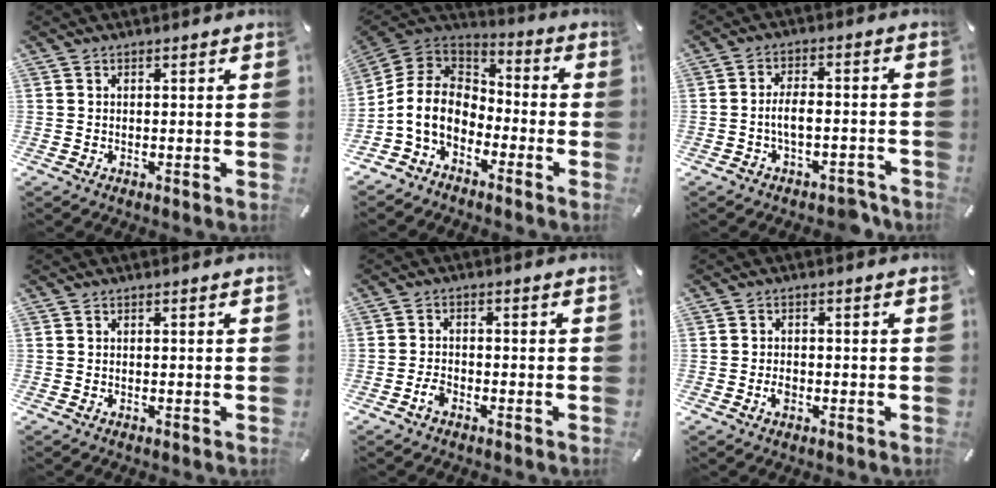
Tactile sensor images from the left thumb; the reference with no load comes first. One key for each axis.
{"total": 10.9, "fx": -4.8, "fy": 8.3, "fz": 5.2, "tx": -0.134, "ty": 0.020, "tz": -0.092}
{"total": 6.1, "fx": -2.7, "fy": 3.0, "fz": 4.6, "tx": -0.082, "ty": 0.020, "tz": -0.048}
{"total": 0.0}
{"total": 2.8, "fx": -1.7, "fy": 1.6, "fz": 1.5, "tx": -0.034, "ty": 0.006, "tz": -0.035}
{"total": 2.3, "fx": -0.9, "fy": 1.6, "fz": 1.5, "tx": -0.034, "ty": 0.002, "tz": -0.019}